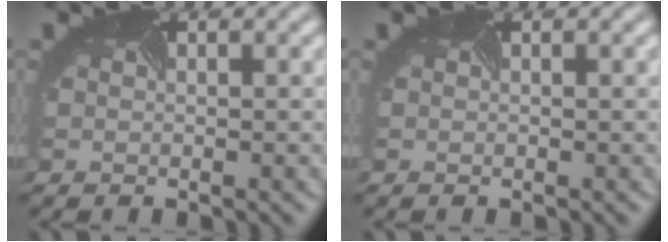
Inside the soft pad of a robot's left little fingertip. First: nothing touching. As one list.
[{"total": 0.0}]